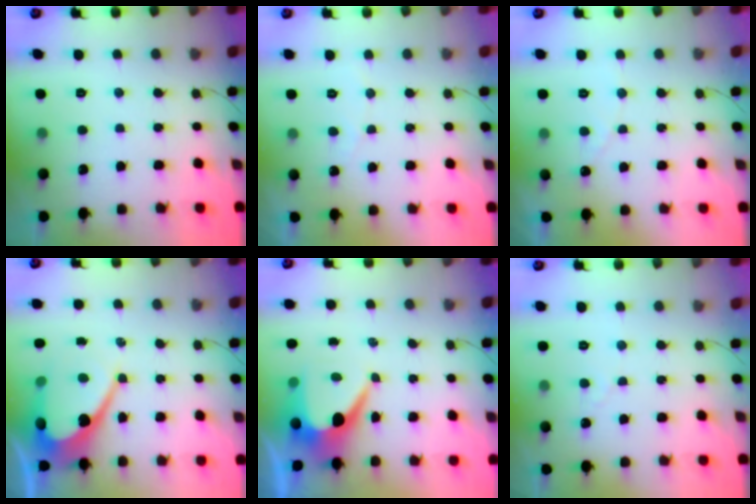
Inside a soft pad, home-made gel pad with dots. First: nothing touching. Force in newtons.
{"total": 2.8, "press": 2.8, "slide": 0.2}
{"total": 2.8, "press": 2.8, "slide": 0.1}
{"total": 13.0, "press": 12.9, "slide": 1.0}
{"total": 7.7, "press": 7.6, "slide": 0.5}
{"total": 1.9, "press": 1.9, "slide": 0.1}